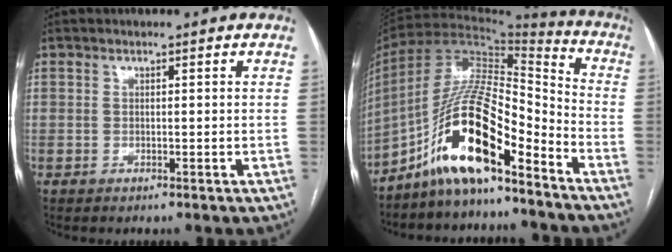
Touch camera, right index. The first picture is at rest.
{"total": 15.5, "force": [-9.7, 3.4, 11.6], "torque": [-0.220, 0.025, -0.172]}